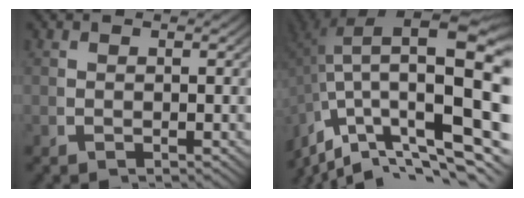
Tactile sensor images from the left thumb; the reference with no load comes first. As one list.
[{"total": 16.5, "force": [-1.1, 9.0, 13.7], "torque": [-0.230, -0.058, 0.010]}]